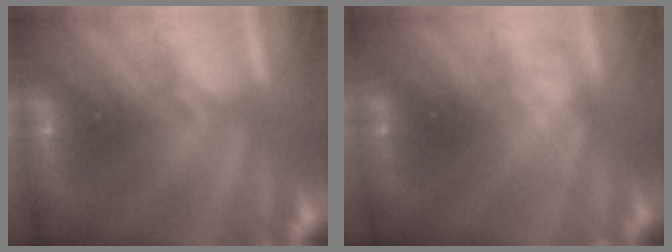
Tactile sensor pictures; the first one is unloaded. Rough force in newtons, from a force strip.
{"total": 2.8}